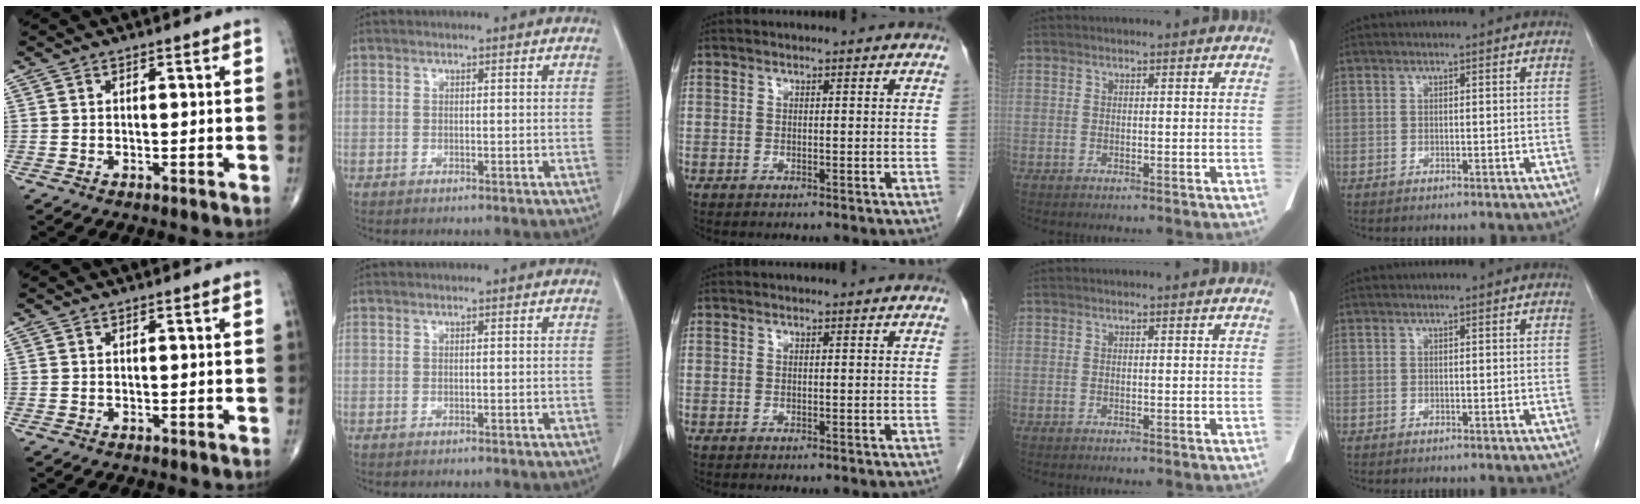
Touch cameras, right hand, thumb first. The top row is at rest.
{}